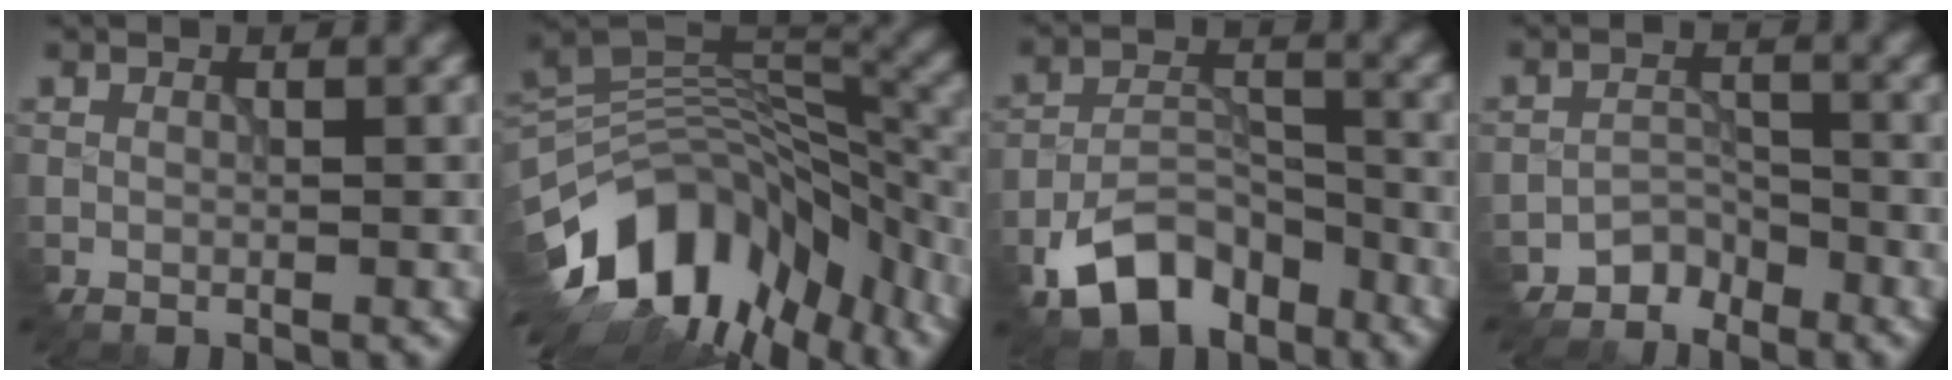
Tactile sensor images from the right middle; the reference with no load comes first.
{"total": 13.6, "force": [-7.8, 8.0, 7.7], "torque": [-0.166, 0.016, -0.127]}
{"total": 5.9, "force": [-4.3, 3.1, 2.5], "torque": [-0.052, 0.003, -0.081]}
{"total": 2.1, "force": [-1.8, 0.3, -1.0], "torque": [0.010, 0.016, -0.033]}